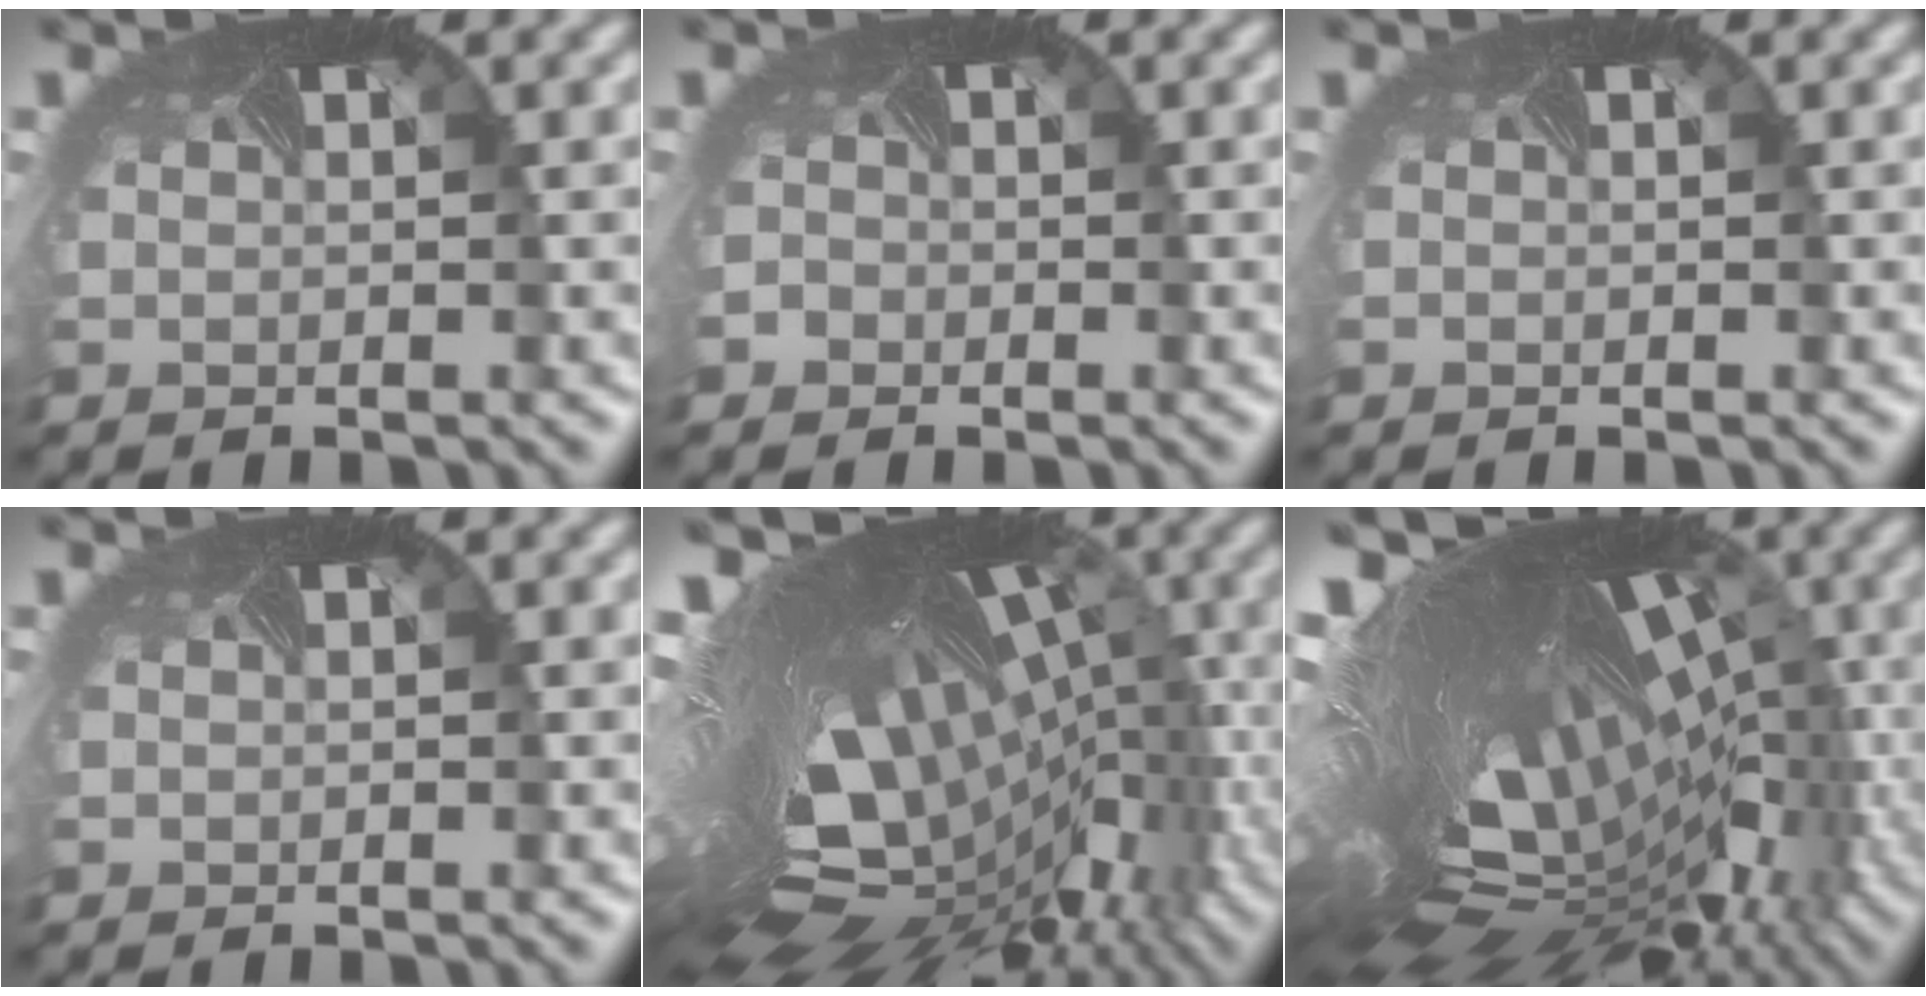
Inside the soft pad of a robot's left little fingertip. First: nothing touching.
{"total": 1.5, "force": [-0.5, 1.4, 0.2], "torque": [-0.004, 0.000, -0.013]}
{"total": 0.0}
{"total": 0.5, "force": [0.4, 0.4, 0.0], "torque": [-0.005, 0.001, 0.008]}
{"total": 17.3, "force": [-2.5, 8.1, 15.1], "torque": [-0.216, 0.012, -0.017]}
{"total": 19.6, "force": [-1.4, 8.9, 17.5], "torque": [-0.281, 0.037, -0.008]}